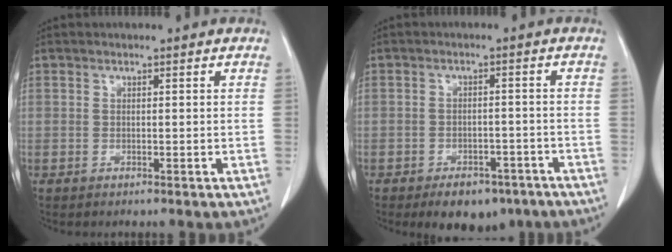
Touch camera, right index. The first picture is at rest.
{"total": 7.5, "force": [-5.5, 3.9, 3.4], "torque": [-0.041, 0.005, -0.076]}